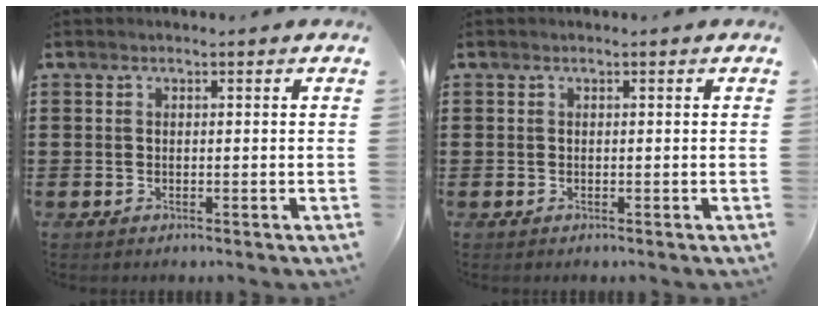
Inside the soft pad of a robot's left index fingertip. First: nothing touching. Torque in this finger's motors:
{"motor_torque": [0.01, -0.01, 0.00, 0.00]}